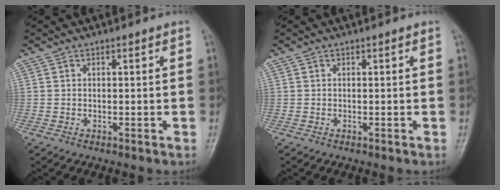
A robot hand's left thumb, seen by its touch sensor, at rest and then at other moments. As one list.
[{"total": 0.0}]